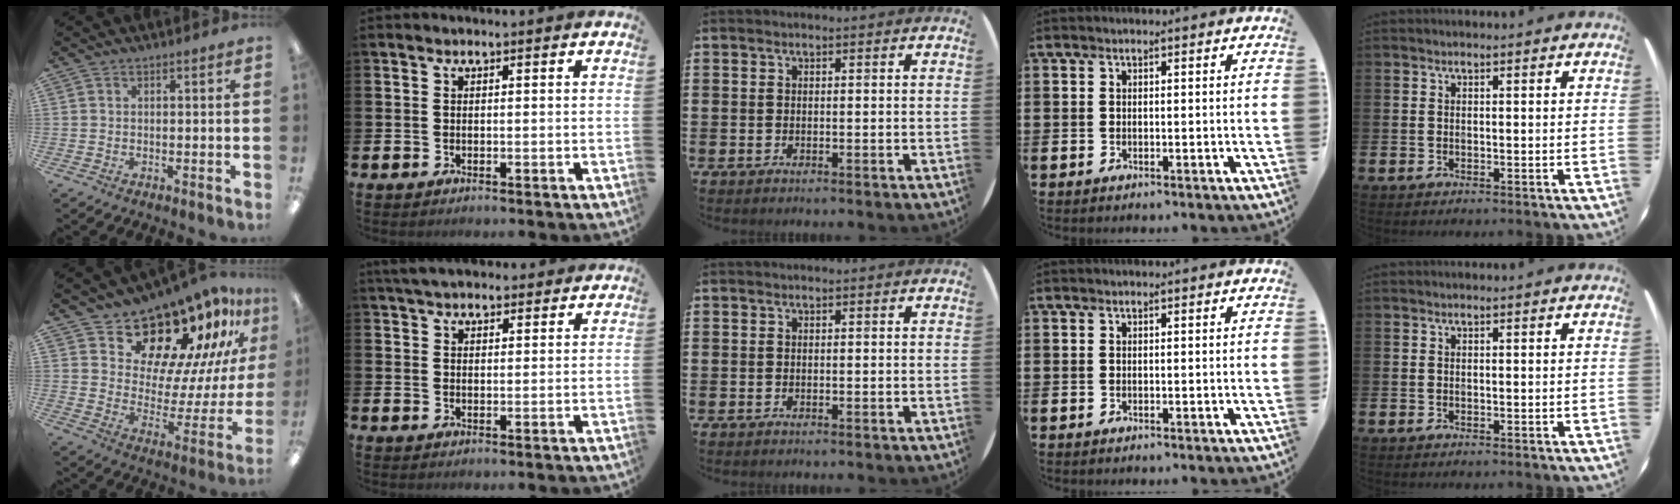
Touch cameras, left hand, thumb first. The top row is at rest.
{"thumb": {"total": 17.9, "force": [15.5, 6.8, 5.7], "torque": [-0.085, -0.137, 0.264]}, "index": {"total": 4.3, "force": [4.0, 1.3, 1.0], "torque": [-0.027, -0.009, 0.075]}}